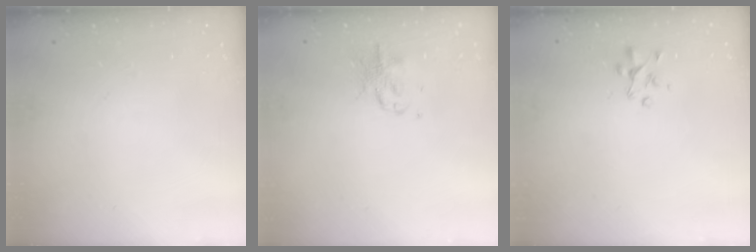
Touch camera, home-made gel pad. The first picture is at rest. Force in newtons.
{"total": 2.9, "press": 2.8, "slide": 0.4}
{"total": 3.0, "press": 2.9, "slide": 0.9}